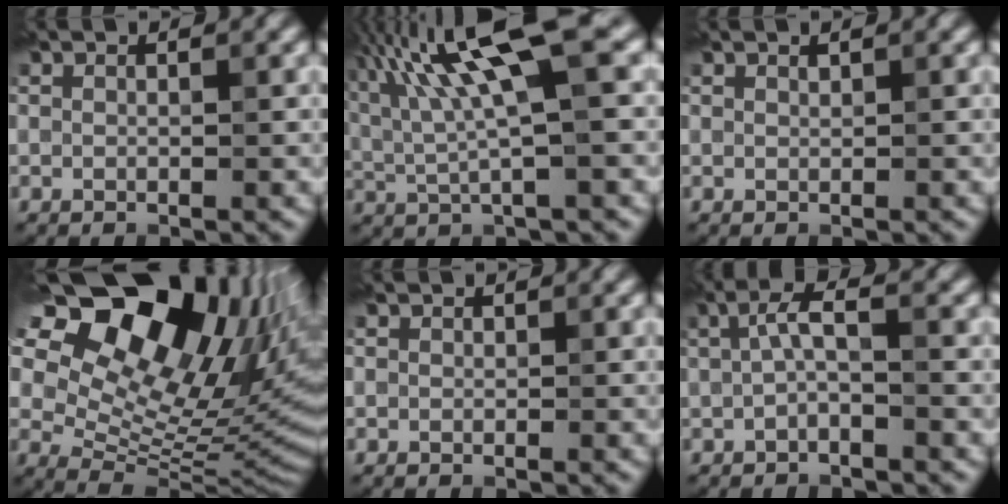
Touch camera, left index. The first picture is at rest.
{"total": 9.4, "force": [3.0, 1.2, 8.8], "torque": [-0.196, 0.007, 0.087]}
{"total": 0.7, "force": [0.4, -0.4, -0.3], "torque": [-0.001, -0.002, 0.018]}
{"total": 17.2, "force": [8.7, 10.1, 10.8], "torque": [-0.180, 0.036, 0.178]}
{"total": 1.6, "force": [0.0, -0.9, -1.3], "torque": [0.002, -0.006, 0.022]}
{"total": 1.2, "force": [-0.6, -0.5, 0.8], "torque": [-0.050, -0.001, 0.016]}